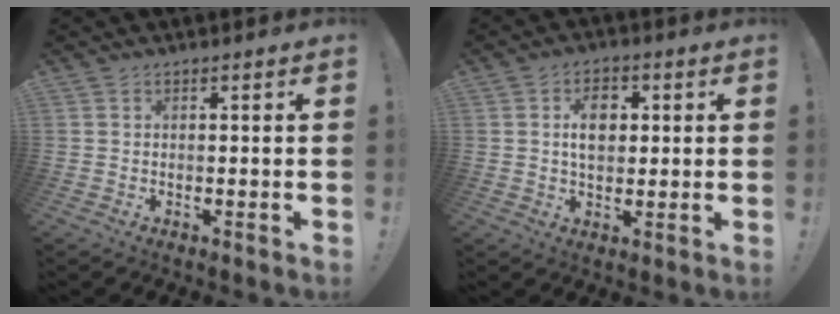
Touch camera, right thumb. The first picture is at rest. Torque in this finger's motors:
{"motor_torque": [-0.21, 0.14, 0.69, -0.04, -0.05]}